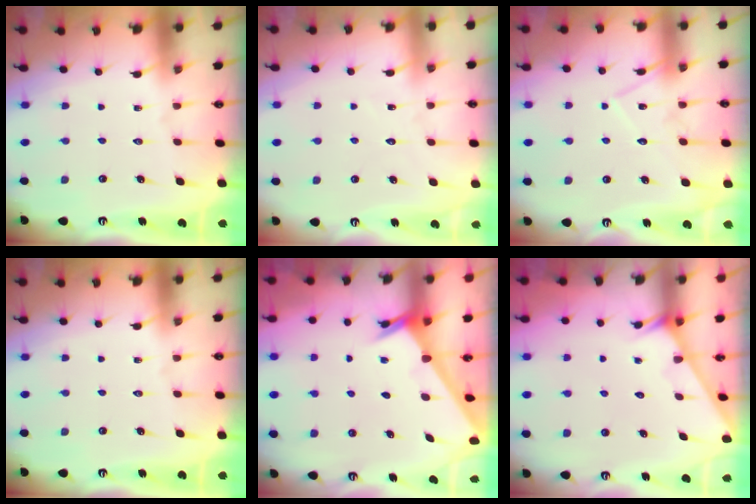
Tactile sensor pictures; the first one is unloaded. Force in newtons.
{"total": 5.0, "press": 5.0, "slide": 0.3}
{"total": 10.6, "press": 10.6, "slide": 0.7}
{"total": 0.0}
{"total": 2.4, "press": 2.4, "slide": 0.2}
{"total": 1.4, "press": 1.4, "slide": 0.1}